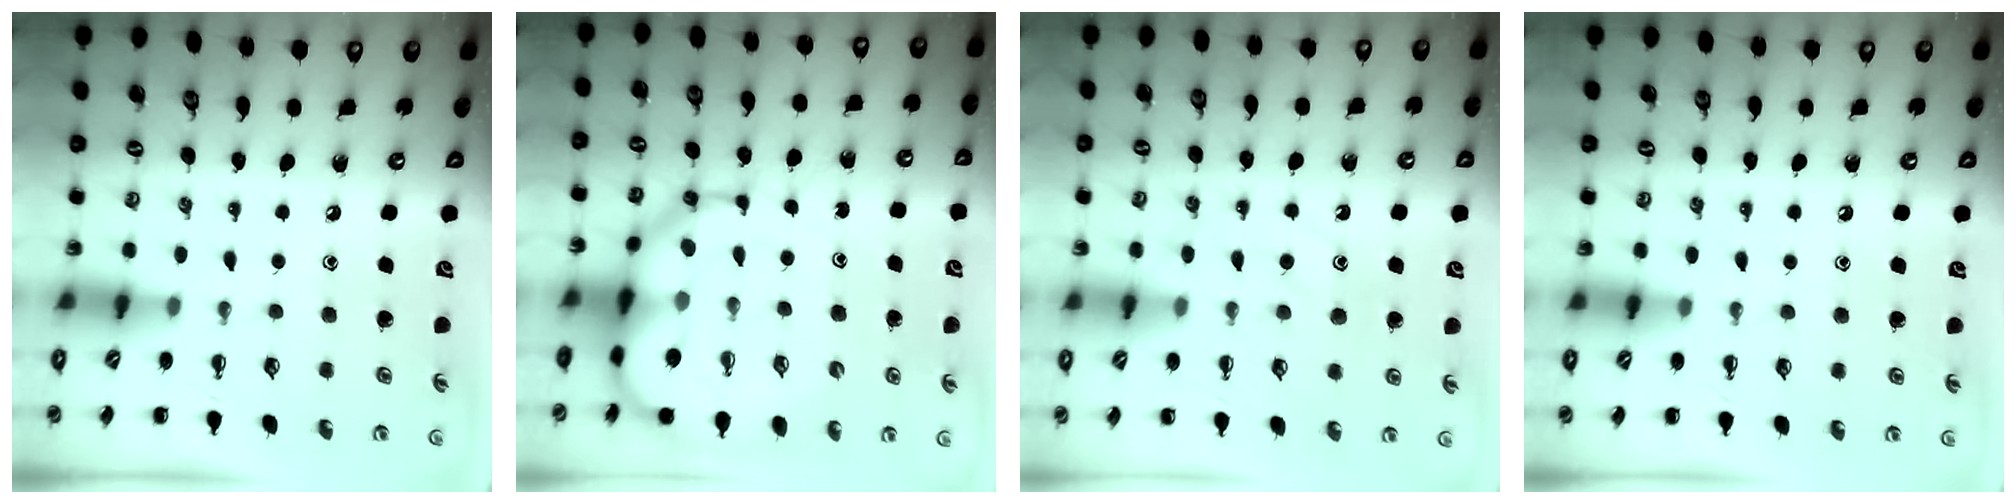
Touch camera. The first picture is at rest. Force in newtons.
{"total": 14.1, "press": 13.6, "slide": 3.9}
{"total": 10.3, "press": 10.3, "slide": 0.7}
{"total": 7.5, "press": 7.3, "slide": 1.4}